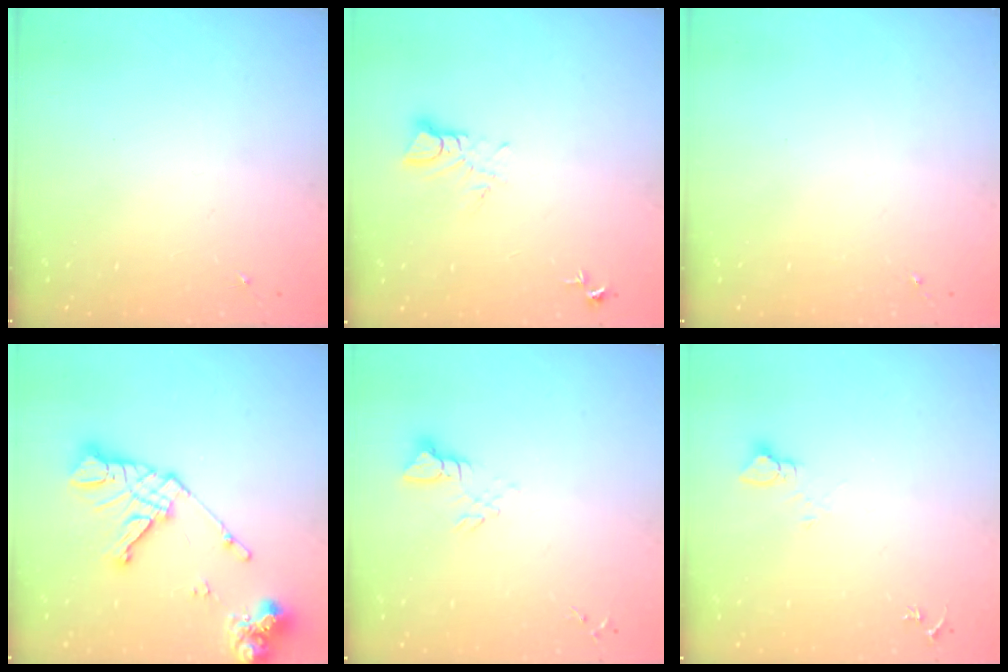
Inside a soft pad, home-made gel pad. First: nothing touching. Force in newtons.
{"total": 3.5, "press": 3.5, "slide": 0.2}
{"total": 0.0}
{"total": 16.6, "press": 16.5, "slide": 2.0}
{"total": 3.9, "press": 3.9, "slide": 0.3}
{"total": 3.7, "press": 3.7, "slide": 0.3}